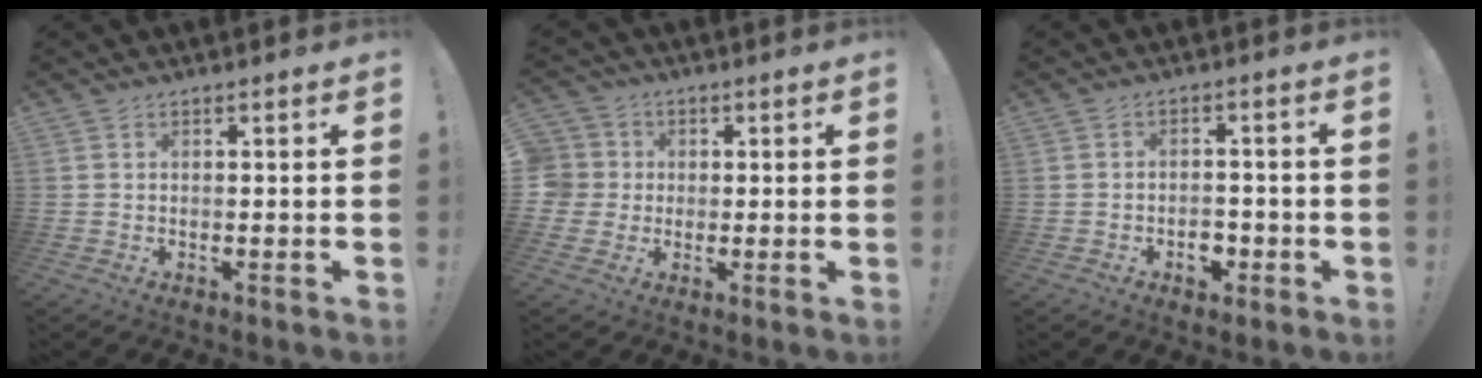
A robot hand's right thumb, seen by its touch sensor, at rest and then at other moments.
{"total": 5.3, "force": [0.2, 5.1, 1.2], "torque": [-0.040, 0.006, 0.005]}
{"total": 4.6, "force": [-2.2, 3.2, 2.5], "torque": [-0.029, 0.009, -0.038]}